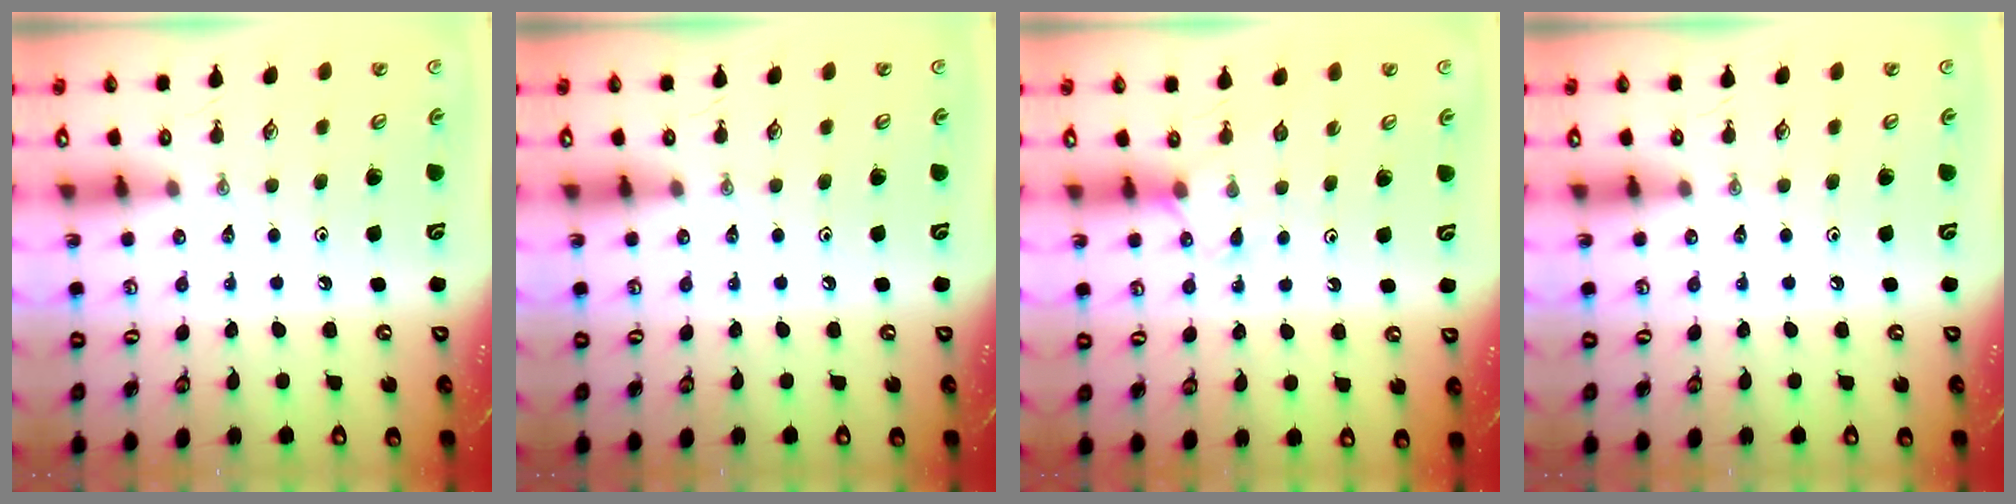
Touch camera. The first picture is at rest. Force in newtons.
{"total": 0.0}
{"total": 4.1, "press": 4.0, "slide": 0.5}
{"total": 0.0}